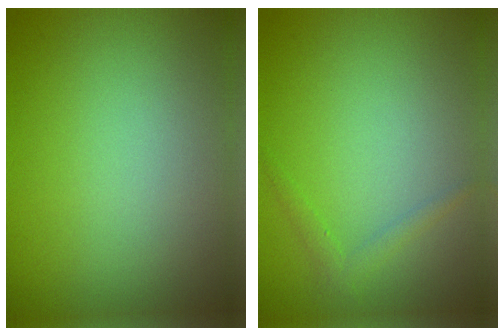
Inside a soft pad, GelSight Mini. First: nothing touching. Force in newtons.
{"total": 1.2, "press": 1.2, "slide": 0.1}